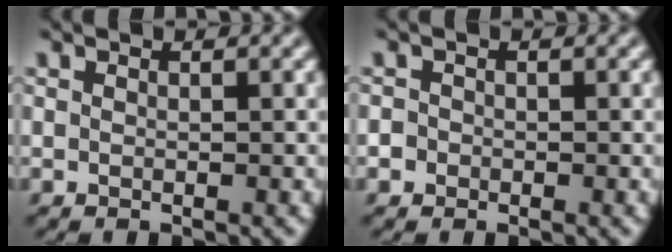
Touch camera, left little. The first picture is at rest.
{"total": 1.9, "force": [-0.7, 1.7, 0.4], "torque": [0.002, 0.010, -0.023]}